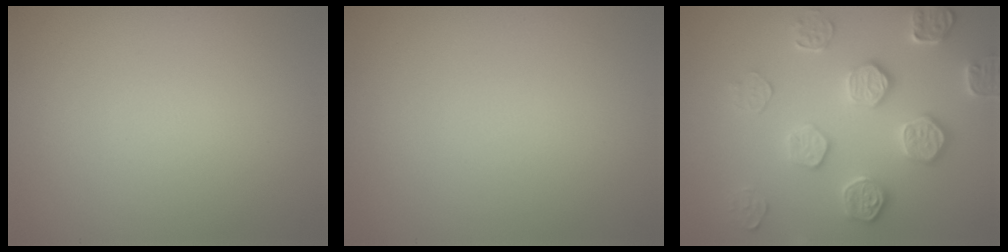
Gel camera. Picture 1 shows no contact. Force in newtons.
{"total": 0.0}
{"total": 3.9, "press": 3.6, "slide": 1.7}